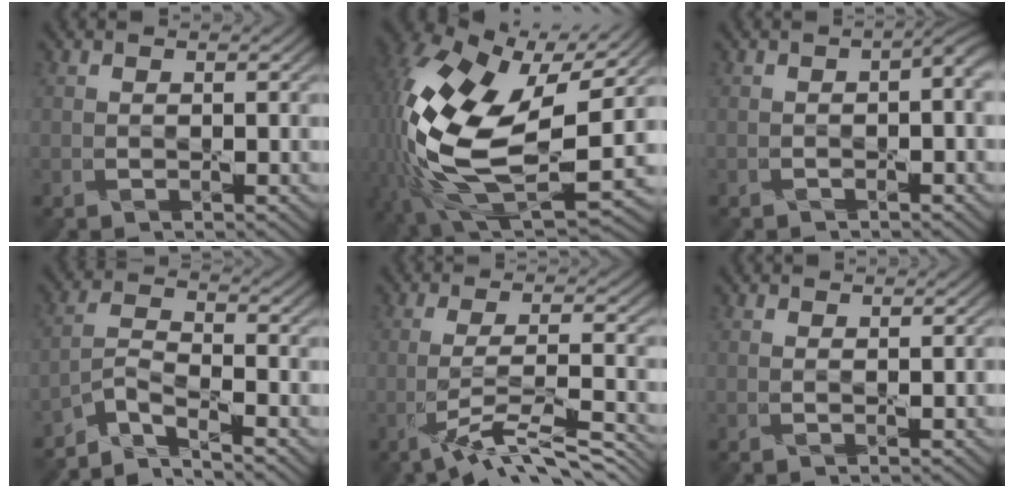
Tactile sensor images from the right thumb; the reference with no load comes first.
{"total": 18.7, "force": [0.4, 9.6, 16.0], "torque": [-0.383, -0.050, 0.022]}
{"total": 2.9, "force": [0.0, 0.7, 2.8], "torque": [-0.044, 0.002, -0.001]}
{"total": 5.1, "force": [-4.6, 0.8, 2.2], "torque": [-0.048, -0.001, -0.101]}
{"total": 8.6, "force": [-5.0, 1.5, 6.9], "torque": [-0.114, 0.009, -0.083]}
{"total": 0.5, "force": [0.3, 0.0, 0.4], "torque": [-0.008, 0.002, 0.004]}